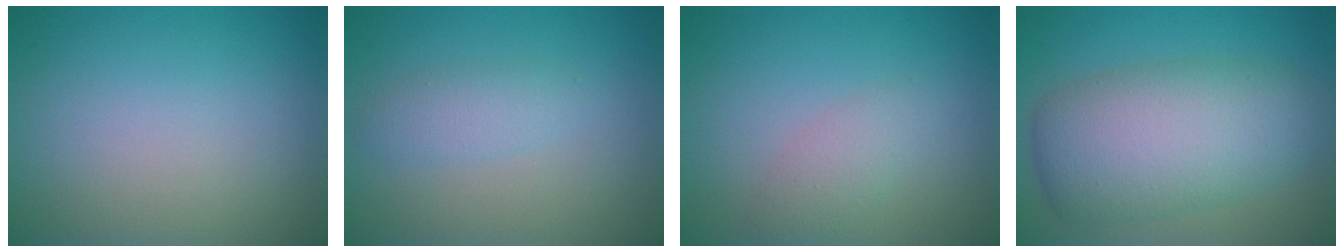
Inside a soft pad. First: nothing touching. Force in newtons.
{"total": 1.8, "press": 1.8, "slide": 0.0}
{"total": 2.0, "press": 2.0, "slide": 0.1}
{"total": 8.7, "press": 8.7, "slide": 0.4}